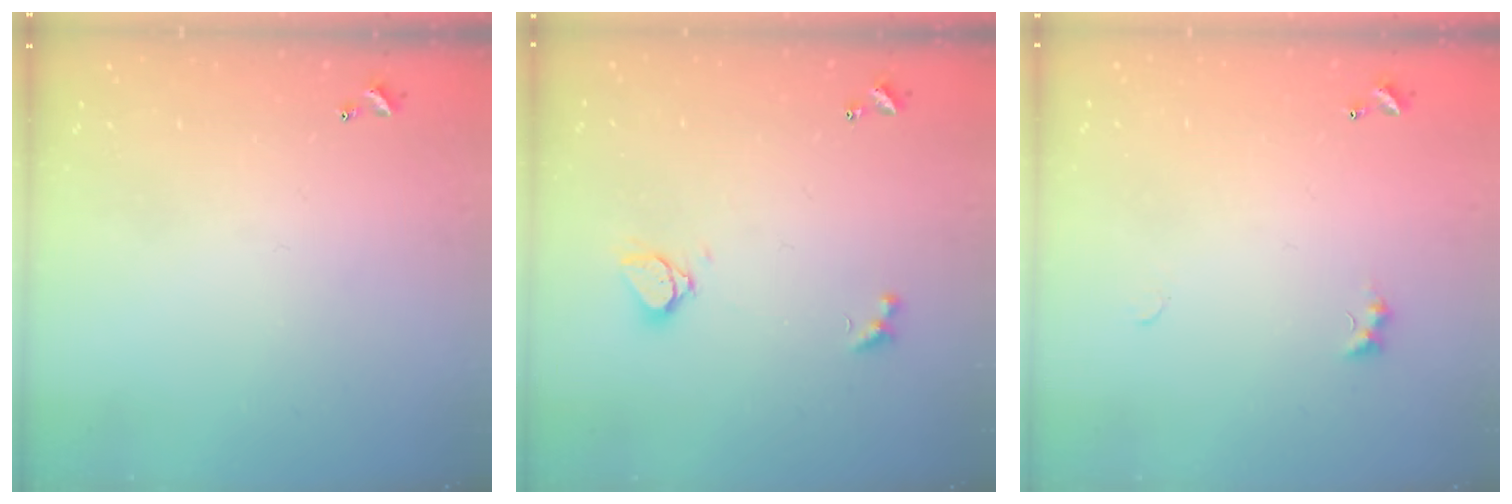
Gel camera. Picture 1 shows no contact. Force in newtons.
{"total": 2.1, "press": 2.0, "slide": 0.5}
{"total": 1.4, "press": 1.3, "slide": 0.5}